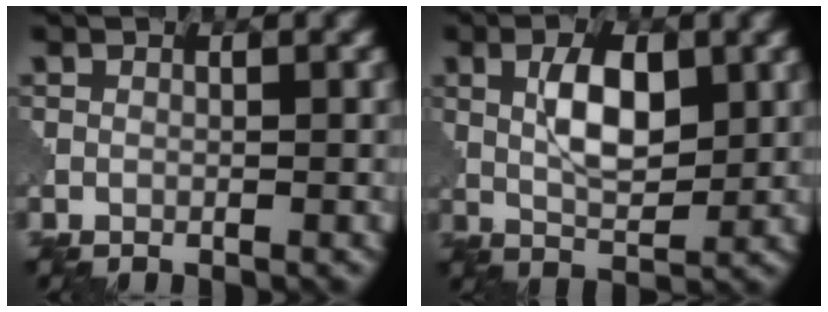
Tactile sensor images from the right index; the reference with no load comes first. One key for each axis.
{"total": 4.7, "fx": 1.6, "fy": 2.0, "fz": 4.0, "tx": -0.078, "ty": 0.001, "tz": 0.033}